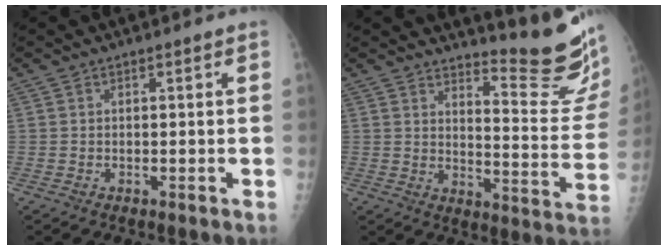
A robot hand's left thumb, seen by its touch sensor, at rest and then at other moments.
{"total": 15.3, "force": [13.9, 1.0, 6.3], "torque": [-0.067, -0.173, 0.178]}